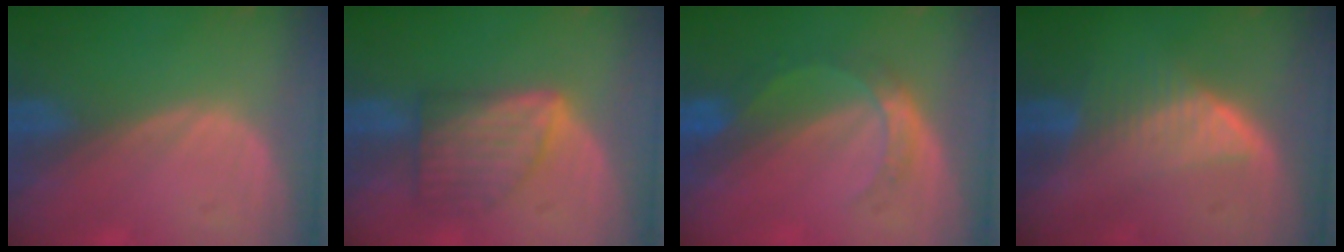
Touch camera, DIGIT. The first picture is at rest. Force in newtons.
{"total": 6.6, "press": 6.6, "slide": 0.1}
{"total": 5.2, "press": 4.6, "slide": 2.2}
{"total": 6.5, "press": 5.8, "slide": 3.0}